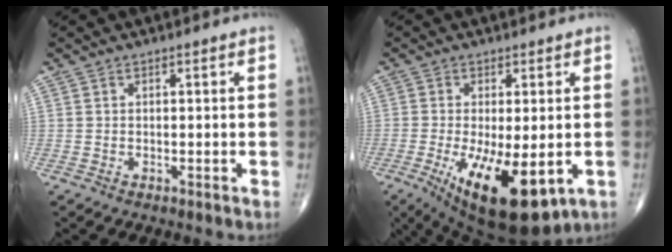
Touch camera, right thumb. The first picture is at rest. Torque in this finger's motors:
{"motor_torque": [0.04, 1.18, 0.81, 0.29, 0.42]}